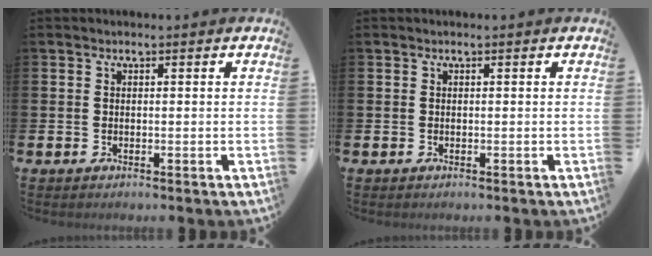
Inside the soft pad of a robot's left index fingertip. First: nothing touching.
{"total": 0.0}